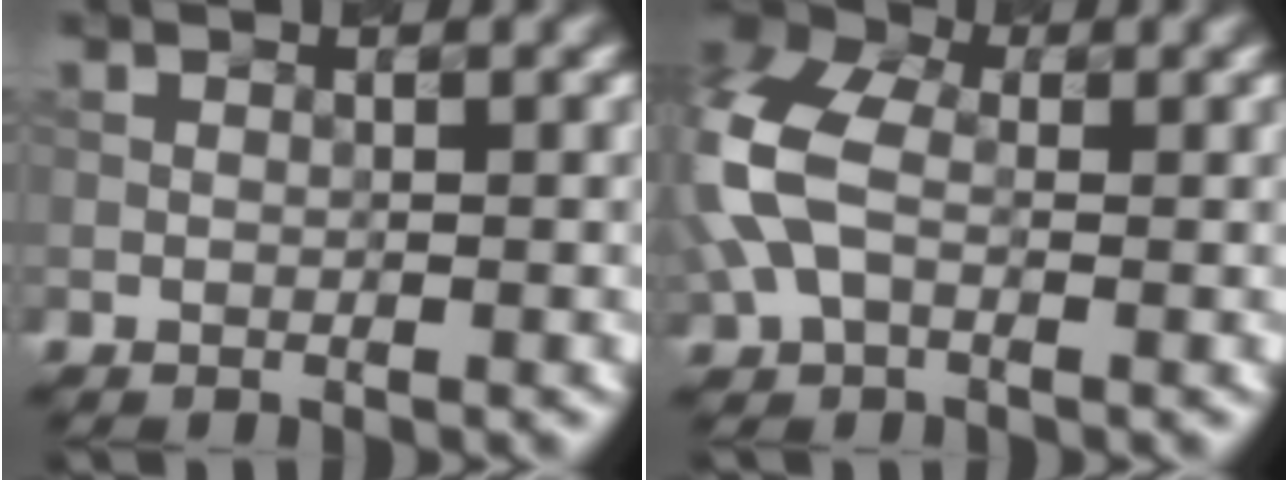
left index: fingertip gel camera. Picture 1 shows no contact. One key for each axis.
{"total": 7.4, "fx": -0.2, "fy": 5.0, "fz": 5.4, "tx": -0.153, "ty": 0.009, "tz": -0.022}